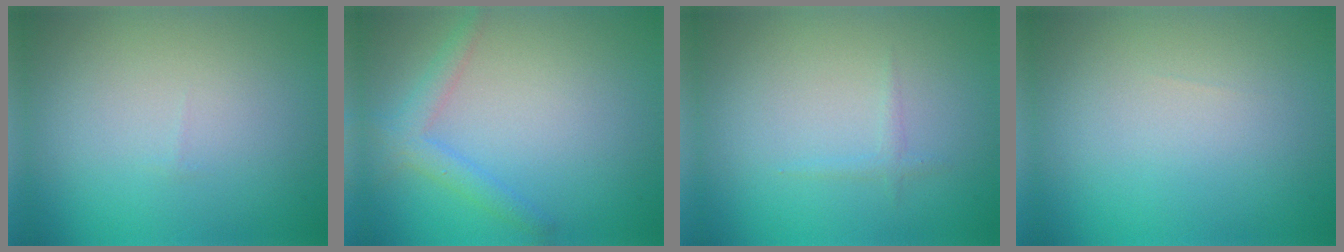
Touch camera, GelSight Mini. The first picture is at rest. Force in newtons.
{"total": 2.2, "press": 2.2, "slide": 0.0}
{"total": 0.6, "press": 0.6, "slide": 0.0}
{"total": 0.0}